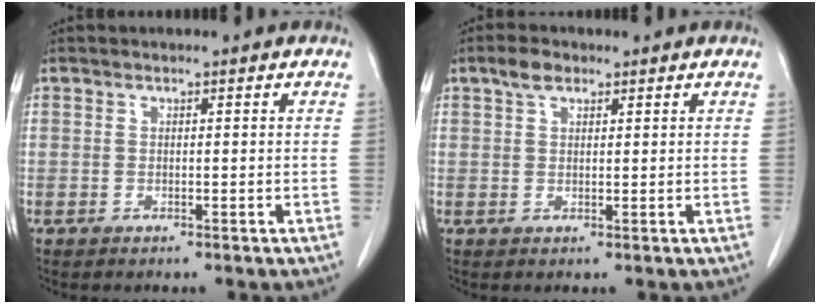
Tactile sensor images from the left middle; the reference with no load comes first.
{"total": 2.6, "force": [1.7, 1.4, 1.4], "torque": [-0.031, 0.008, 0.031]}